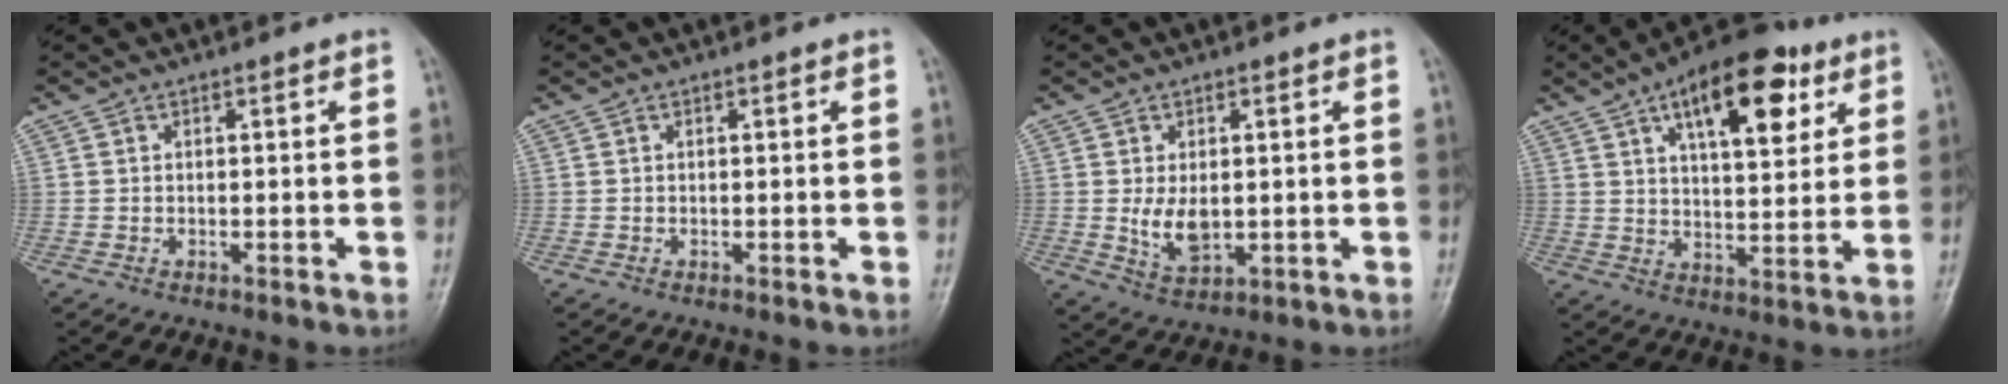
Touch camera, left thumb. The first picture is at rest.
{"total": 0.0}
{"total": 5.7, "force": [0.1, 3.4, 4.6], "torque": [-0.073, -0.014, 0.014]}
{"total": 16.9, "force": [8.1, 7.6, 12.8], "torque": [-0.156, -0.017, 0.122]}